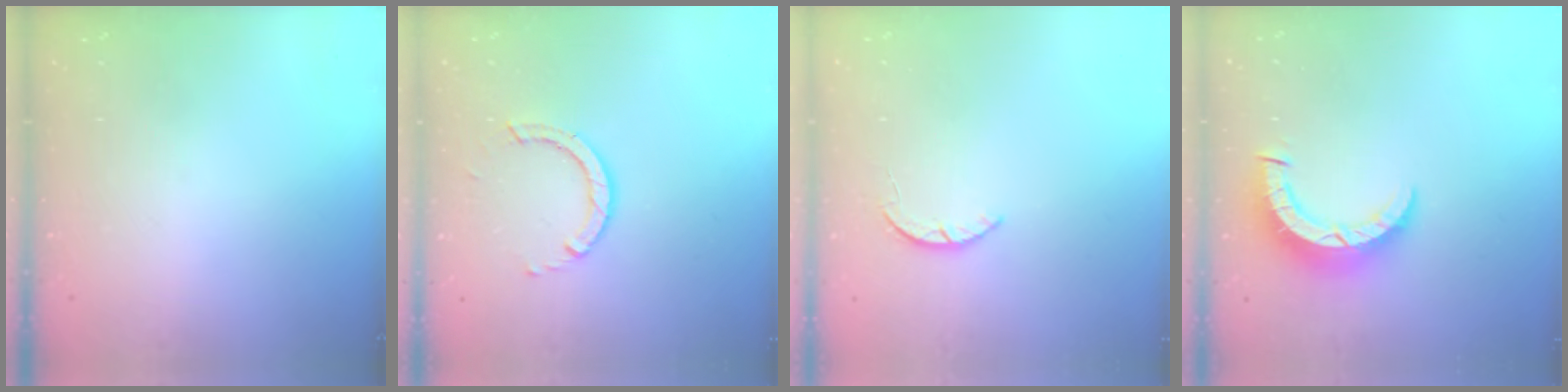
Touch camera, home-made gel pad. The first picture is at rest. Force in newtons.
{"total": 3.2, "press": 3.2, "slide": 0.0}
{"total": 1.9, "press": 1.9, "slide": 0.3}
{"total": 7.7, "press": 7.6, "slide": 0.8}